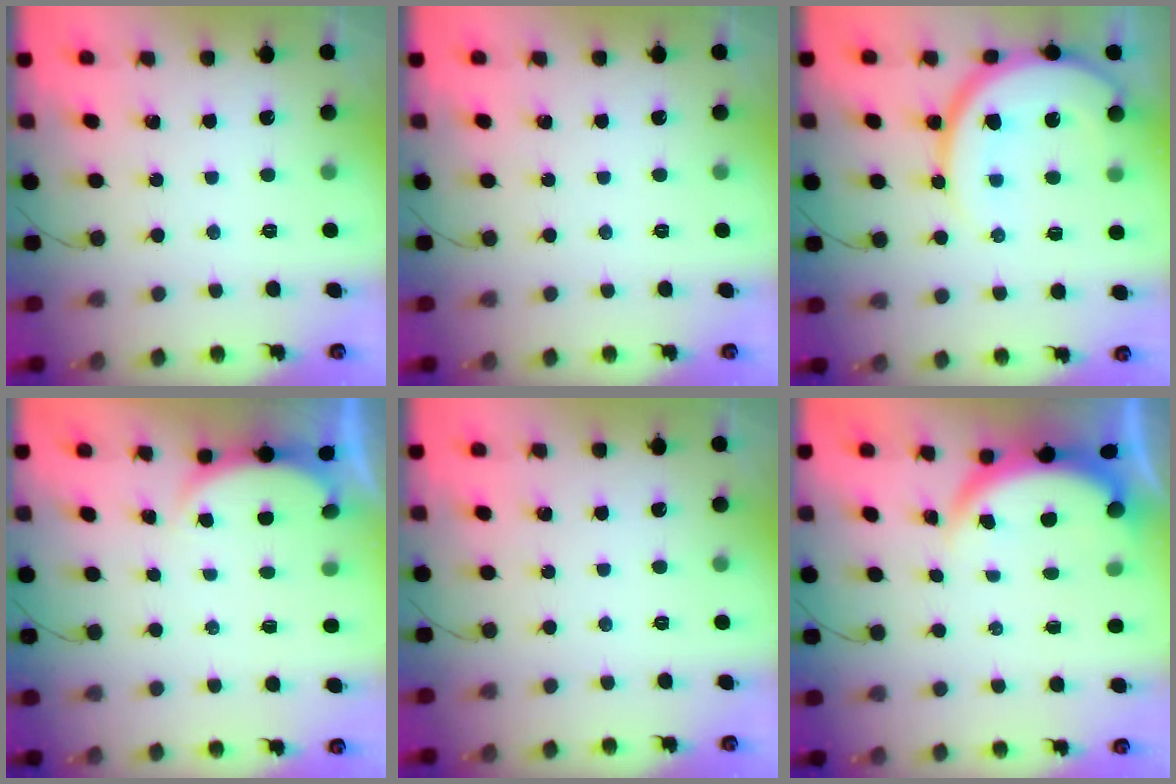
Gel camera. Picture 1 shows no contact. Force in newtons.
{"total": 0.0}
{"total": 14.5, "press": 14.4, "slide": 1.6}
{"total": 2.6, "press": 2.6, "slide": 0.6}
{"total": 0.0}
{"total": 3.9, "press": 3.9, "slide": 0.1}